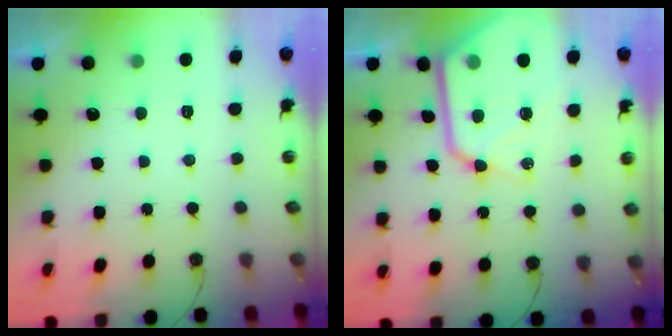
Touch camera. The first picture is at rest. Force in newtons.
{"total": 16.3, "press": 16.2, "slide": 1.5}